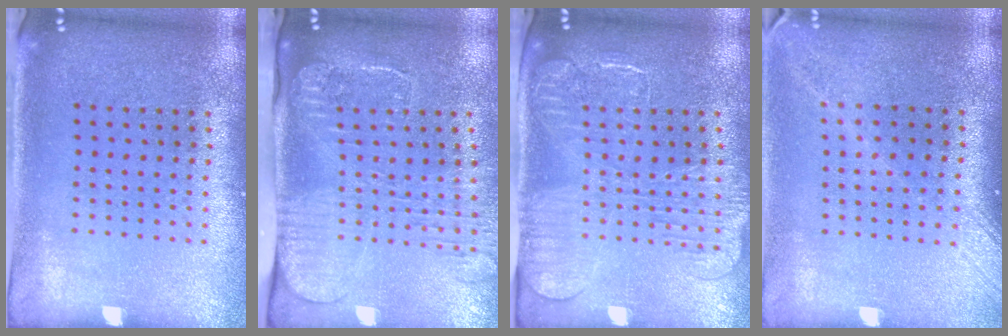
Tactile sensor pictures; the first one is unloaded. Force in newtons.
{"total": 2.7, "press": 2.1, "slide": 1.7}
{"total": 2.3, "press": 2.0, "slide": 1.3}
{"total": 1.7, "press": 1.3, "slide": 1.1}